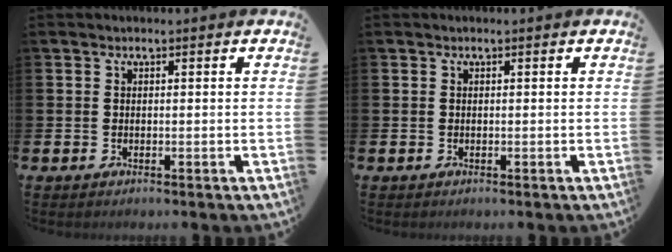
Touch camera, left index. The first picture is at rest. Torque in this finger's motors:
{"motor_torque": [0.00, 0.00, 0.00, 0.00]}